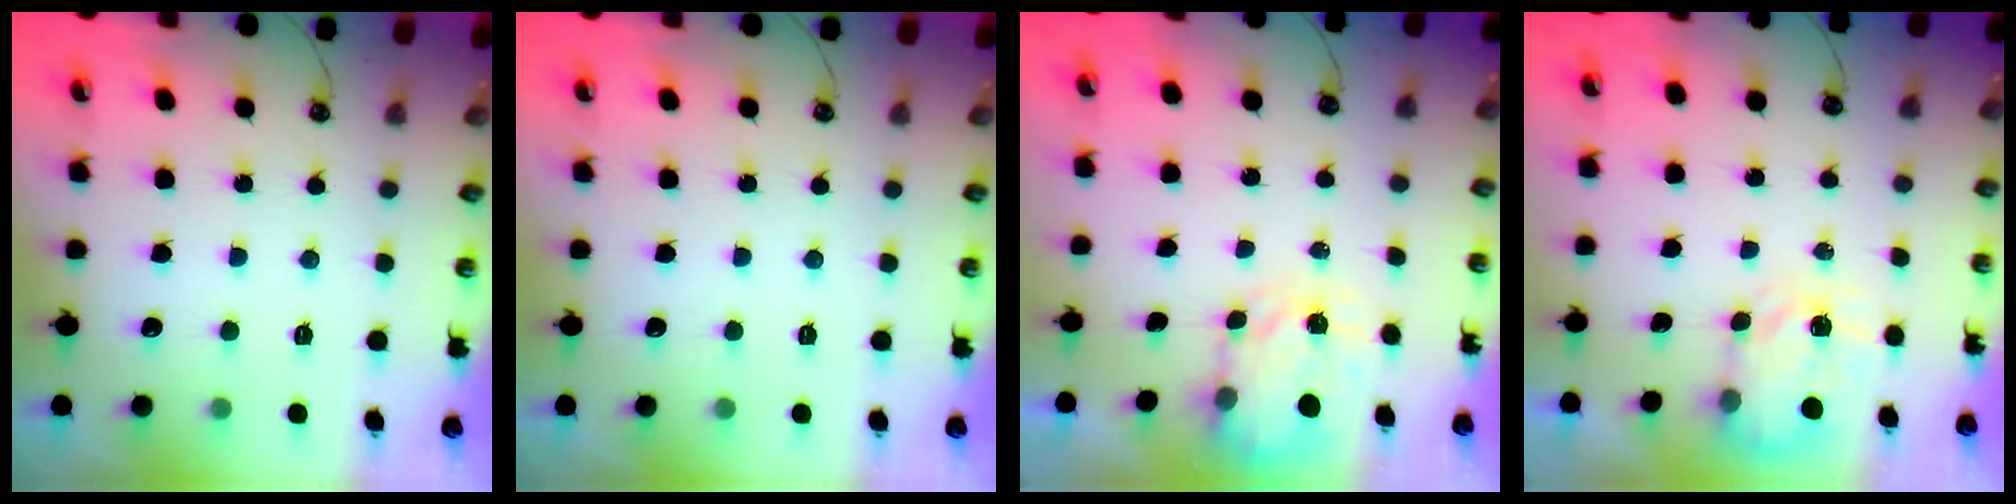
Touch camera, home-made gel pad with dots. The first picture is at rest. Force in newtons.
{"total": 0.0}
{"total": 3.6, "press": 3.6, "slide": 0.5}
{"total": 3.6, "press": 3.5, "slide": 0.5}